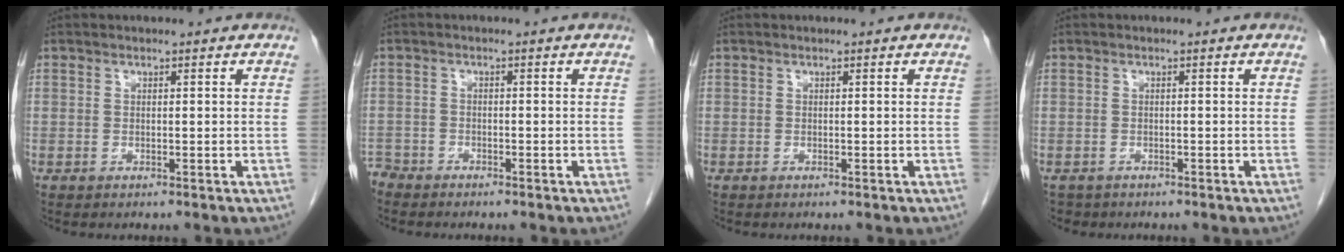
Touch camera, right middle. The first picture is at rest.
{"total": 3.2, "force": [-3.0, 1.1, 0.1], "torque": [-0.002, -0.003, -0.055]}
{"total": 0.0}
{"total": 1.9, "force": [-1.5, 1.1, 0.0], "torque": [-0.008, 0.001, -0.023]}